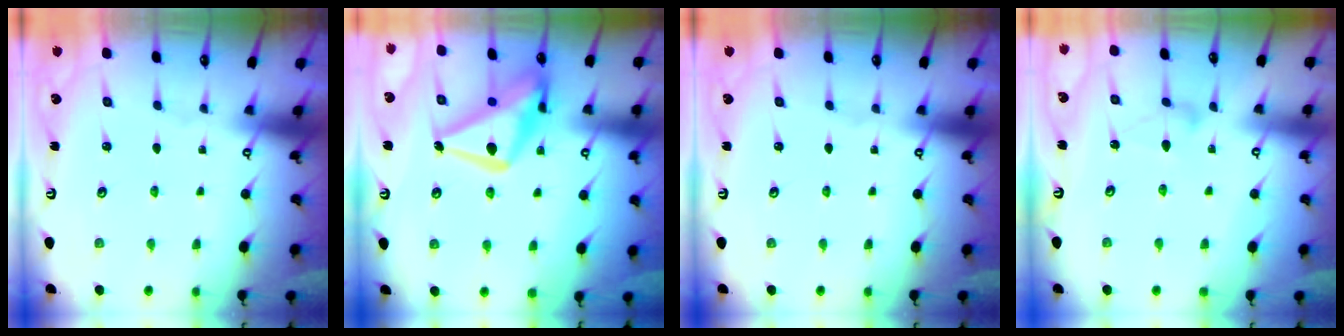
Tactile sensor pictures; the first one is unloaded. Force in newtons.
{"total": 19.6, "press": 19.5, "slide": 1.6}
{"total": 0.0}
{"total": 6.9, "press": 6.9, "slide": 0.4}